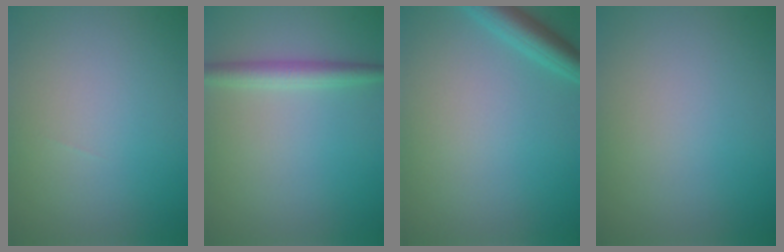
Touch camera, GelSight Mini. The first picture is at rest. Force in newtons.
{"total": 2.4, "press": 2.4, "slide": 0.0}
{"total": 3.1, "press": 3.1, "slide": 0.2}
{"total": 0.0}